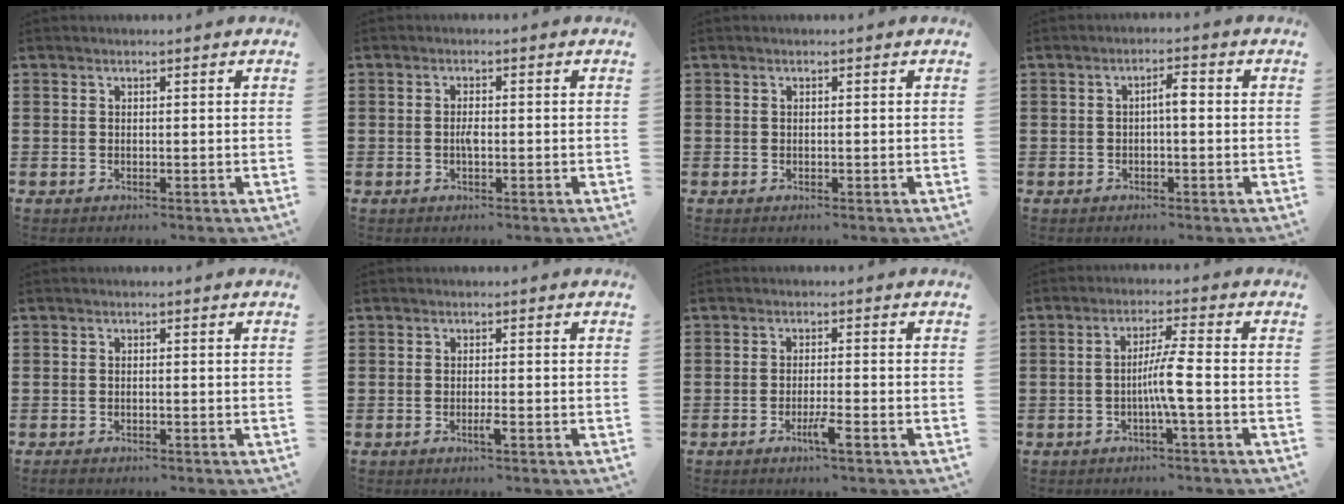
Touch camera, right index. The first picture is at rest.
{"total": 1.8, "force": [-0.4, 0.5, 1.7], "torque": [-0.033, 0.001, -0.007]}
{"total": 0.0}
{"total": 2.5, "force": [-0.2, 0.6, 2.5], "torque": [-0.047, 0.006, -0.006]}
{"total": 0.7, "force": [-0.6, 0.2, 0.4], "torque": [-0.009, -0.005, -0.011]}
{"total": 1.5, "force": [-0.8, 0.1, 1.3], "torque": [-0.030, -0.005, -0.015]}
{"total": 3.3, "force": [-1.8, 0.0, 2.7], "torque": [-0.050, -0.009, -0.033]}
{"total": 4.9, "force": [-1.3, -0.5, 4.7], "torque": [-0.085, -0.006, -0.029]}